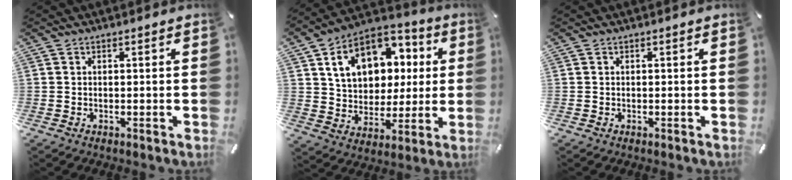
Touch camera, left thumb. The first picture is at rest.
{"total": 15.6, "force": [5.6, 12.0, 8.1], "torque": [-0.140, -0.011, 0.110]}
{"total": 0.0}